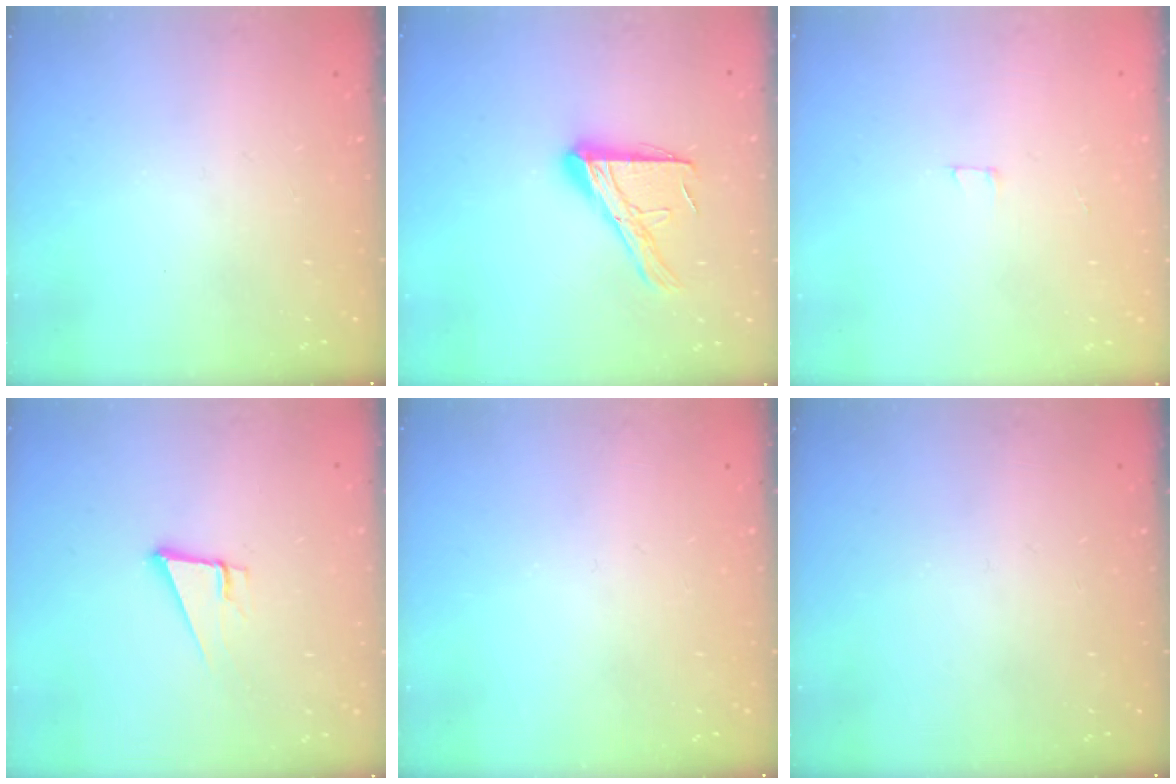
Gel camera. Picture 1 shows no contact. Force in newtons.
{"total": 13.9, "press": 13.9, "slide": 1.2}
{"total": 1.8, "press": 1.8, "slide": 0.1}
{"total": 6.8, "press": 6.3, "slide": 2.5}
{"total": 0.0}
{"total": 0.0}